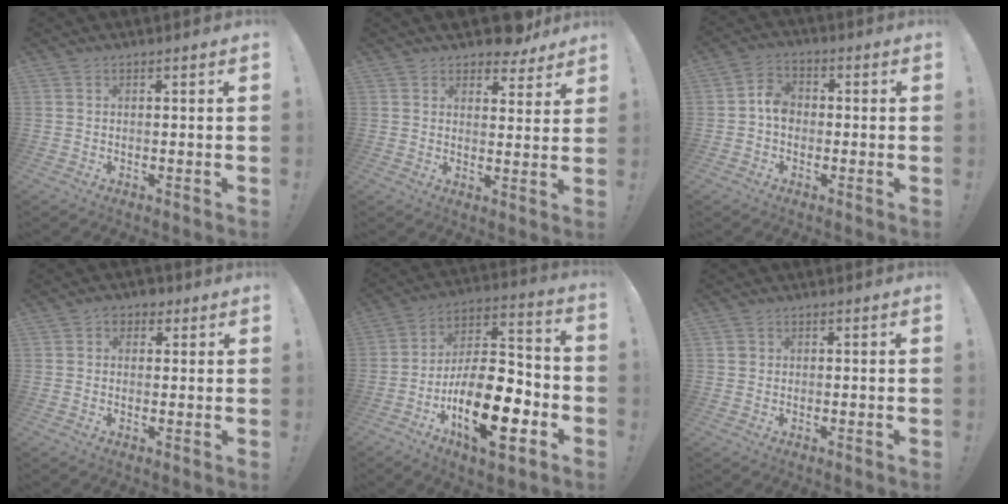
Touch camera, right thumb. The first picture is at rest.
{"total": 7.7, "force": [7.1, 2.3, 1.9], "torque": [-0.017, -0.057, 0.128]}
{"total": 5.9, "force": [-1.1, 4.5, 3.6], "torque": [-0.059, 0.016, -0.020]}
{"total": 3.6, "force": [1.2, 3.0, 1.5], "torque": [-0.010, 0.000, 0.019]}
{"total": 22.8, "force": [-9.0, 9.9, 18.5], "torque": [-0.313, 0.043, -0.147]}
{"total": 1.3, "force": [0.3, 1.2, 0.3], "torque": [-0.010, 0.005, 0.007]}